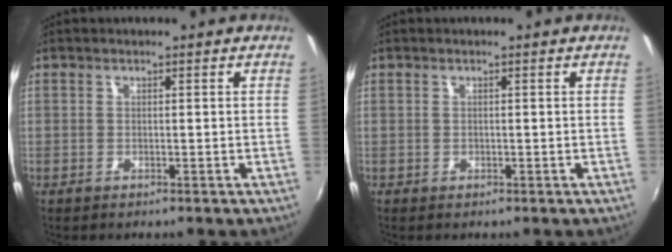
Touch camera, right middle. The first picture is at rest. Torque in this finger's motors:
{"motor_torque": [0.15, -0.11, 0.03, 0.01]}